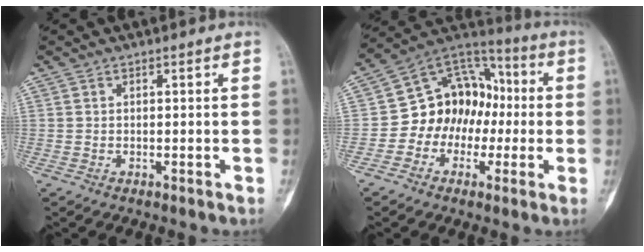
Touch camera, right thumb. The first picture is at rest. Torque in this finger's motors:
{"motor_torque": [0.12, 0.11, 0.05, 0.00, 0.03]}